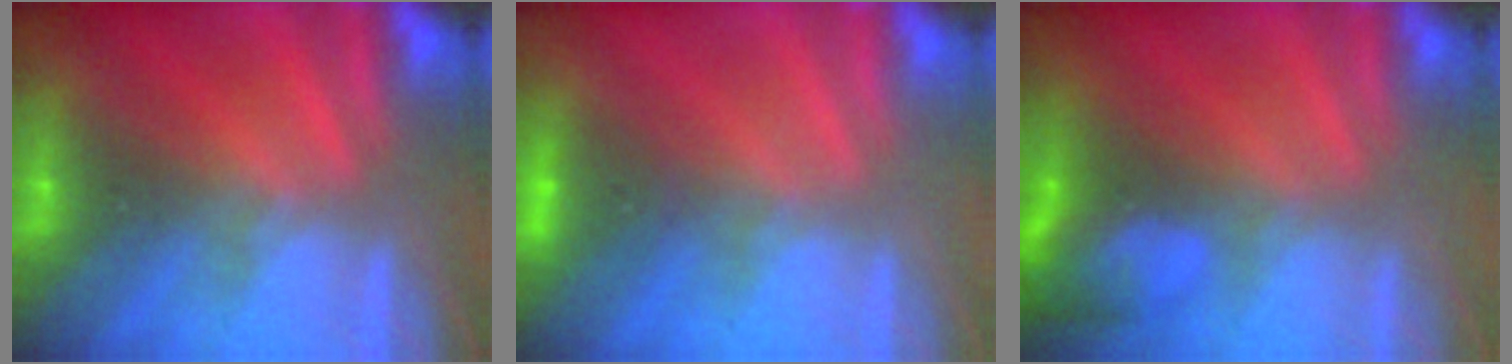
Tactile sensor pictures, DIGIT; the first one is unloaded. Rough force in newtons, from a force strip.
{"total": 1.7}
{"total": 5.8}